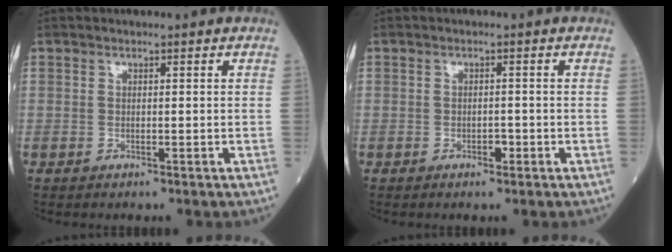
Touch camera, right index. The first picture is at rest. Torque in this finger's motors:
{"motor_torque": [-0.06, -0.05, -0.04, 0.01]}